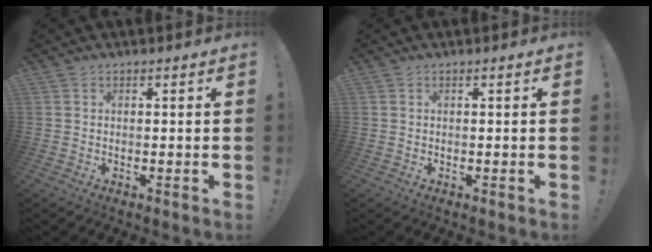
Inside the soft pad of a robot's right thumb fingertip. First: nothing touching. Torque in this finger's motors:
{"motor_torque": [-0.16, 0.14, 0.05, 0.09, 0.02]}